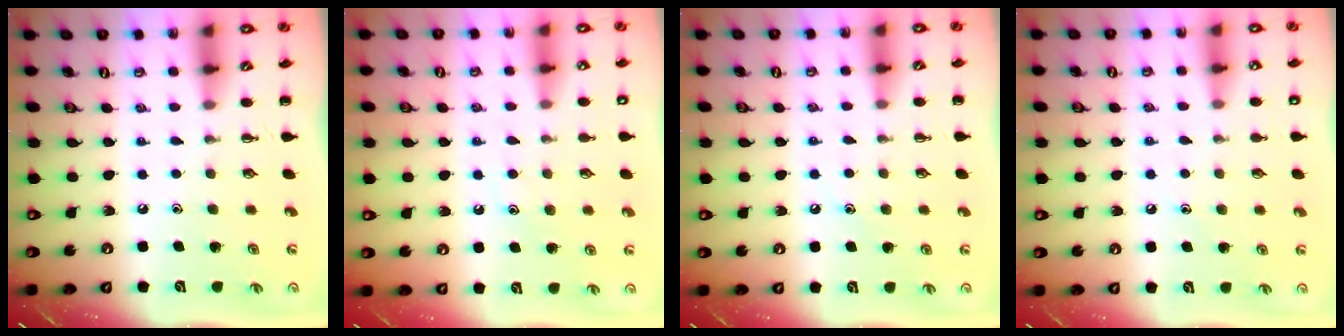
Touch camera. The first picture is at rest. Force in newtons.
{"total": 8.2, "press": 8.1, "slide": 1.2}
{"total": 7.0, "press": 6.8, "slide": 1.6}
{"total": 5.7, "press": 5.4, "slide": 1.6}